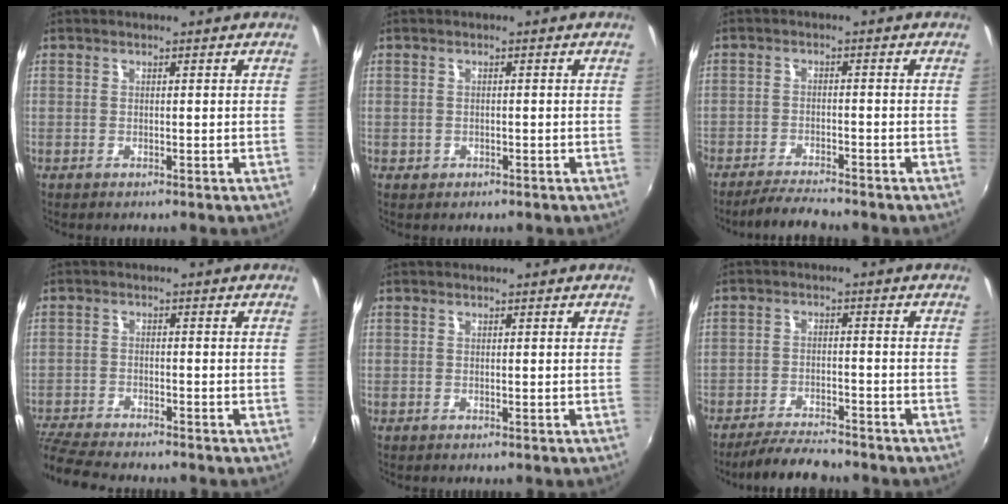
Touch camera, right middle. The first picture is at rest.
{"total": 1.0, "force": [-0.4, 0.8, 0.3], "torque": [-0.007, -0.002, -0.003]}
{"total": 5.5, "force": [-5.1, 0.3, 2.1], "torque": [-0.060, -0.011, -0.090]}
{"total": 9.6, "force": [-8.8, 1.3, 3.7], "torque": [-0.105, -0.027, -0.157]}
{"total": 0.0}
{"total": 8.6, "force": [-7.8, 1.5, 3.4], "torque": [-0.084, -0.009, -0.125]}